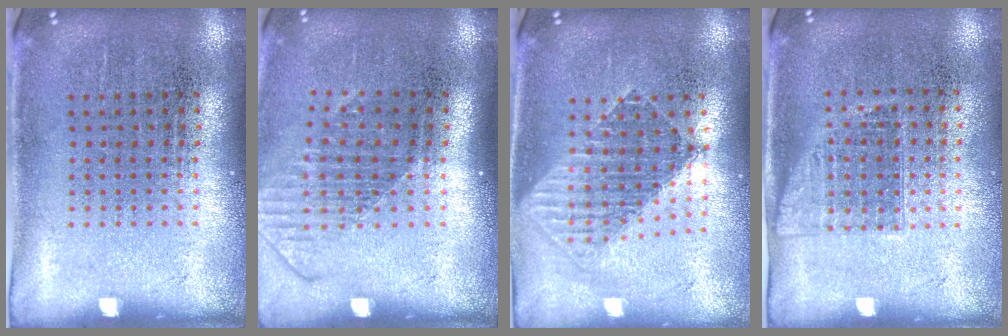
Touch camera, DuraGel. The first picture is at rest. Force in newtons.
{"total": 1.6, "press": 1.2, "slide": 1.0}
{"total": 1.7, "press": 1.4, "slide": 0.9}
{"total": 1.1, "press": 0.9, "slide": 0.6}